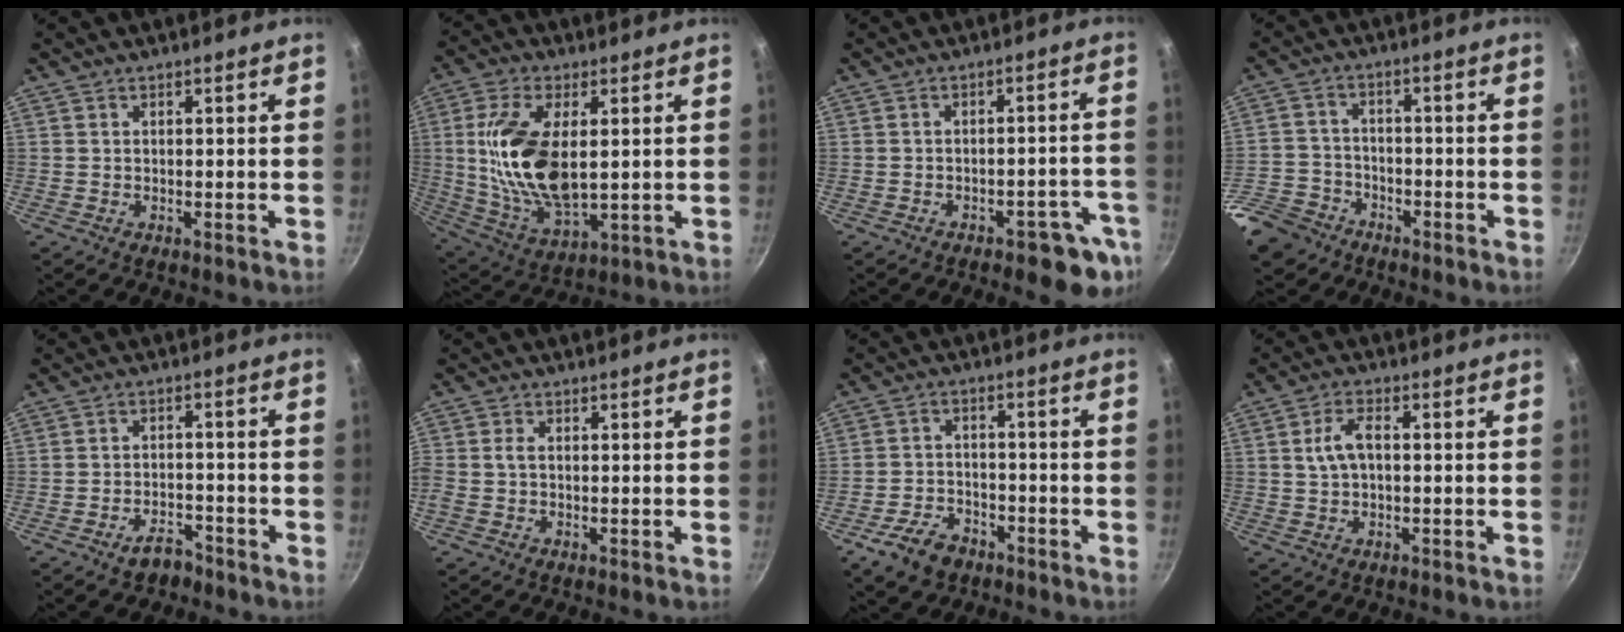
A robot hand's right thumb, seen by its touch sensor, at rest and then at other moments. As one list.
[{"total": 17.6, "force": [1.8, 8.7, 15.2], "torque": [-0.302, -0.016, 0.044]}, {"total": 9.3, "force": [-5.6, 3.2, 6.7], "torque": [-0.067, 0.041, -0.066]}, {"total": 9.2, "force": [-6.7, 5.9, 2.3], "torque": [-0.050, 0.024, -0.131]}, {"total": 4.4, "force": [-3.3, 2.2, 1.8], "torque": [-0.024, 0.024, -0.054]}, {"total": 2.1, "force": [-0.1, 1.2, 1.7], "torque": [-0.046, 0.003, -0.006]}, {"total": 7.5, "force": [-4.8, 4.6, 3.4], "torque": [-0.054, 0.025, -0.084]}, {"total": 5.0, "force": [0.5, 2.6, 4.2], "torque": [-0.088, 0.013, 0.008]}]